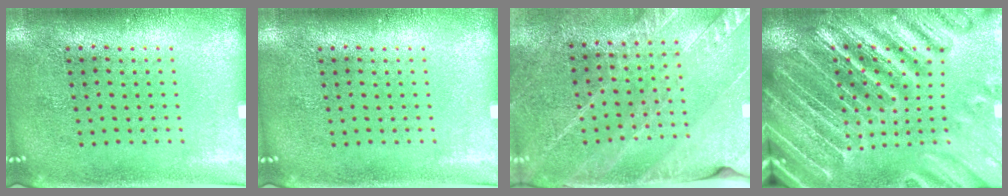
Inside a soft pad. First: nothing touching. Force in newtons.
{"total": 0.0}
{"total": 2.6, "press": 2.6, "slide": 0.0}
{"total": 5.0, "press": 4.4, "slide": 2.3}